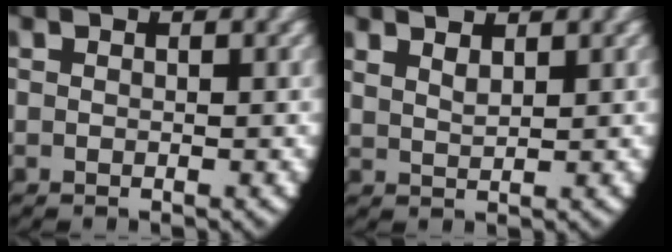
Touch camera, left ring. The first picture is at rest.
{"total": 2.0, "force": [1.8, 0.4, 0.8], "torque": [-0.017, -0.006, 0.040]}